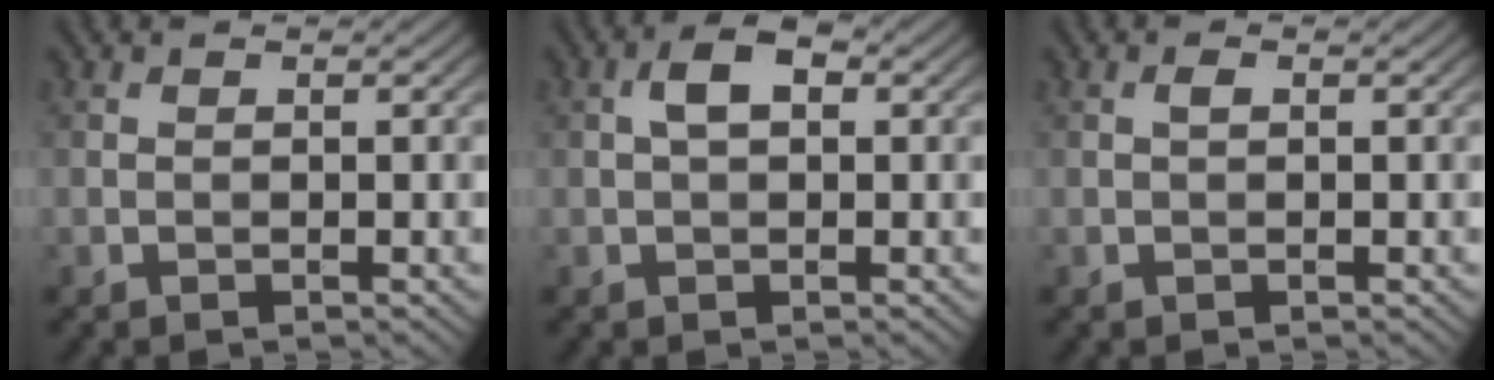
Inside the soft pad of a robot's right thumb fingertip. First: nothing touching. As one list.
[{"total": 3.4, "force": [0.8, 1.8, 2.8], "torque": [-0.051, 0.009, 0.009]}, {"total": 0.6, "force": [0.1, 0.2, 0.6], "torque": [-0.013, 0.002, 0.001]}]